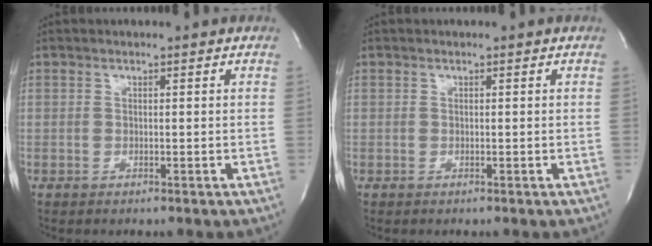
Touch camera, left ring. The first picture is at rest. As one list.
[{"total": 0.0}]